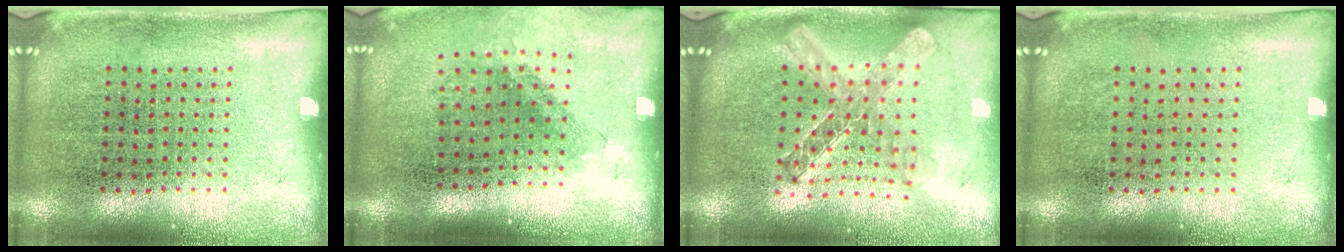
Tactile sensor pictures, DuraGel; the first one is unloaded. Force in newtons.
{"total": 1.4, "press": 1.0, "slide": 1.0}
{"total": 2.1, "press": 1.8, "slide": 1.1}
{"total": 0.0}